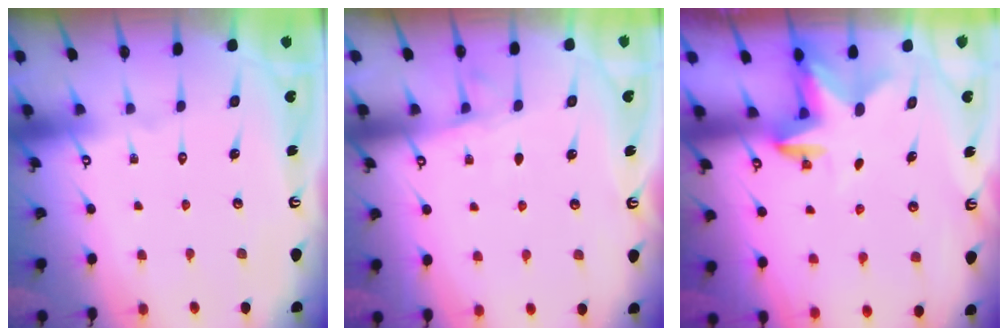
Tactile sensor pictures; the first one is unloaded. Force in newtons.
{"total": 5.2, "press": 5.2, "slide": 0.6}
{"total": 2.8, "press": 2.7, "slide": 0.5}